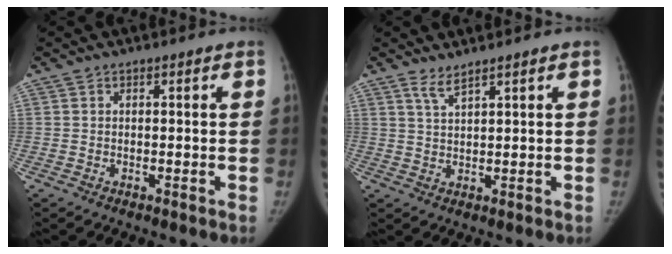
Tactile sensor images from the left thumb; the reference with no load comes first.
{"total": 2.5, "force": [2.0, 0.2, 1.4], "torque": [-0.028, -0.014, 0.045]}